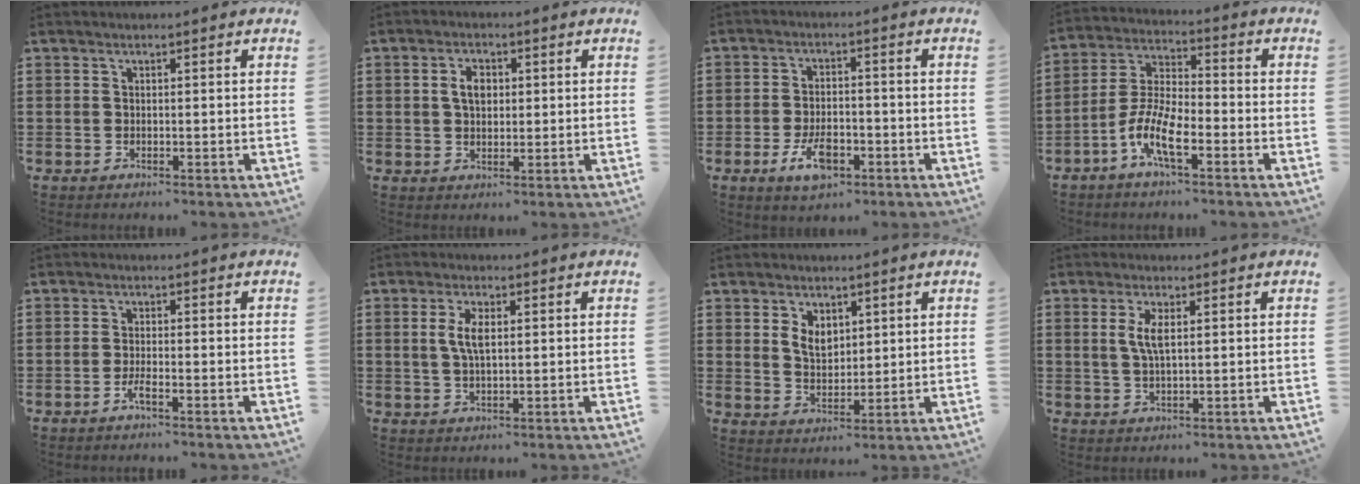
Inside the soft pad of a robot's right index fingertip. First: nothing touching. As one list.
[{"total": 3.6, "force": [0.6, 2.2, 2.8], "torque": [-0.053, 0.009, 0.006]}, {"total": 6.2, "force": [-2.8, 2.9, 4.7], "torque": [-0.102, 0.000, -0.054]}, {"total": 8.0, "force": [-4.2, 2.5, 6.4], "torque": [-0.161, -0.010, -0.087]}, {"total": 2.0, "force": [-1.2, 0.2, 1.6], "torque": [-0.035, -0.006, -0.024]}, {"total": 4.4, "force": [0.8, 1.7, 4.0], "torque": [-0.083, 0.008, 0.011]}, {"total": 4.2, "force": [1.8, 2.9, 2.4], "torque": [-0.049, 0.007, 0.030]}, {"total": 3.8, "force": [1.0, 1.1, 3.6], "torque": [-0.073, 0.006, 0.014]}]